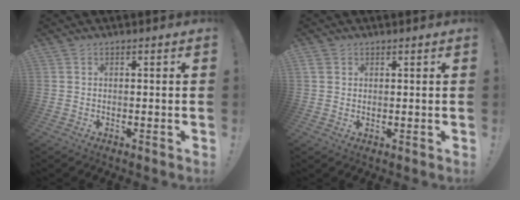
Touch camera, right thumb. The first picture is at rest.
{"total": 2.2, "force": [1.3, 1.5, 0.9], "torque": [-0.016, -0.003, 0.025]}